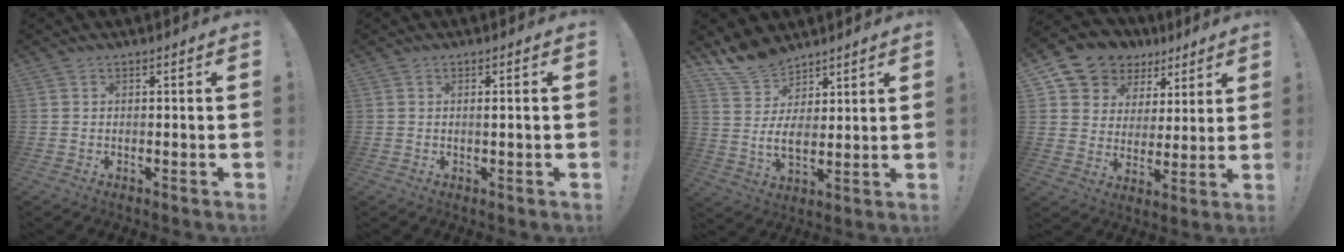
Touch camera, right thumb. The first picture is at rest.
{"total": 1.3, "force": [0.0, -0.2, 1.3], "torque": [-0.023, 0.001, -0.002]}
{"total": 10.5, "force": [7.1, 5.7, 5.2], "torque": [-0.093, -0.047, 0.141]}
{"total": 10.0, "force": [6.6, 7.3, 1.8], "torque": [-0.038, -0.054, 0.132]}